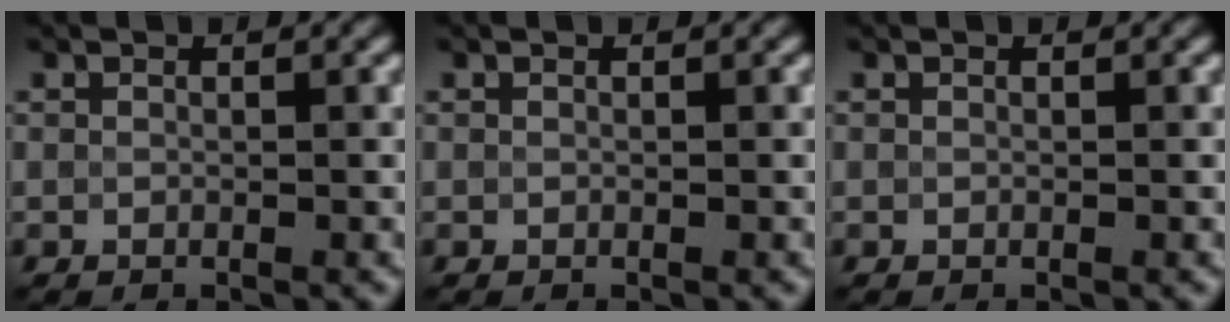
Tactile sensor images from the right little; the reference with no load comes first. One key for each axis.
{"total": 0.0}
{"total": 0.0}